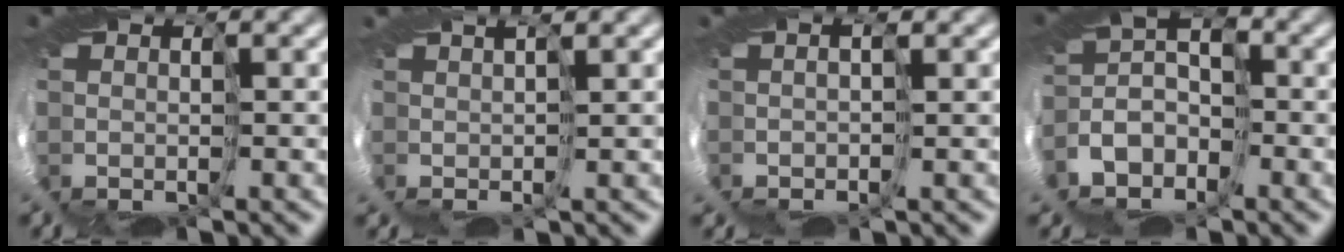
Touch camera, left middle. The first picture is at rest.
{"total": 2.6, "force": [1.4, -2.1, -0.7], "torque": [0.023, 0.023, 0.000]}
{"total": 1.5, "force": [0.3, -1.4, -0.1], "torque": [0.023, 0.010, -0.015]}
{"total": 3.3, "force": [-2.9, 1.0, 1.2], "torque": [-0.021, 0.001, -0.084]}